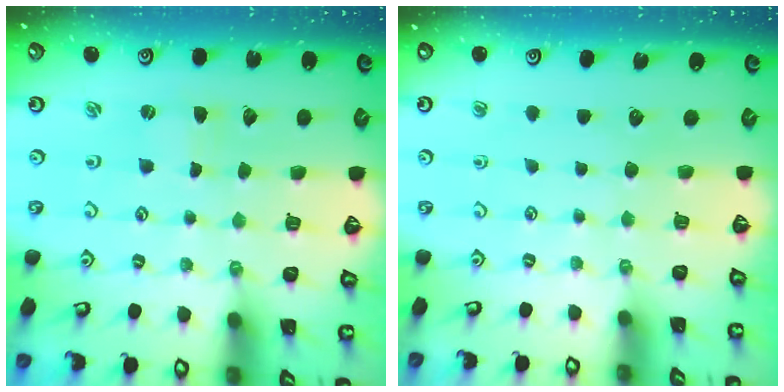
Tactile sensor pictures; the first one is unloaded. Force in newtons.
{"total": 0.0}